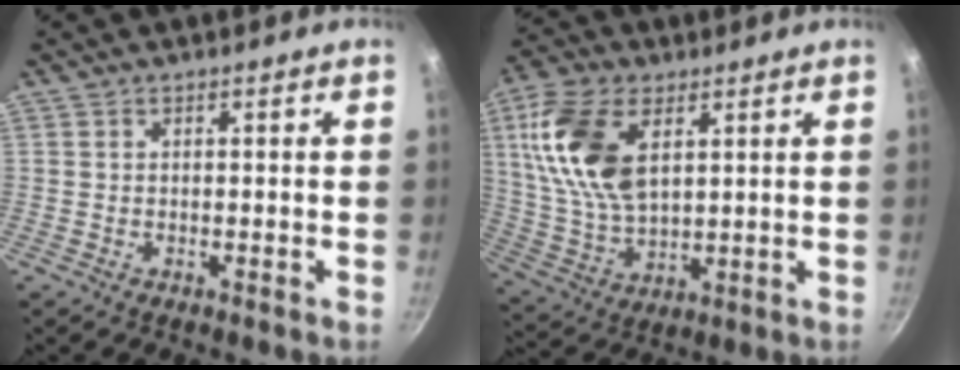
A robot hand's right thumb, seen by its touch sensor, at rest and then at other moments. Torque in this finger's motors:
{"motor_torque": [1.21, 2.36, 1.80, 0.31, 0.21]}